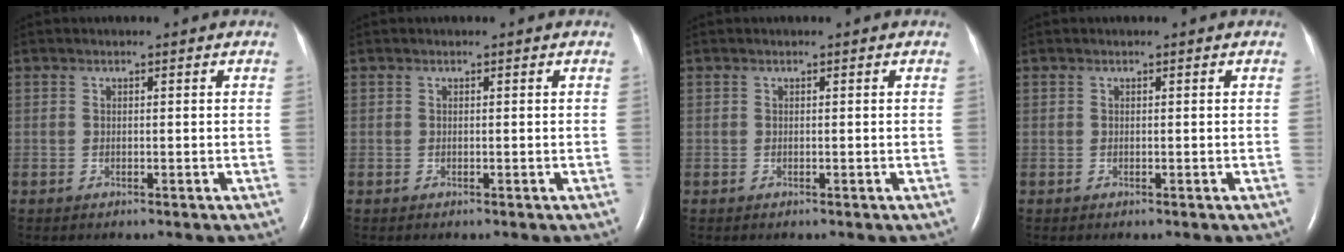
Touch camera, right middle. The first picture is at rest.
{"total": 0.0}
{"total": 0.0}
{"total": 0.0}